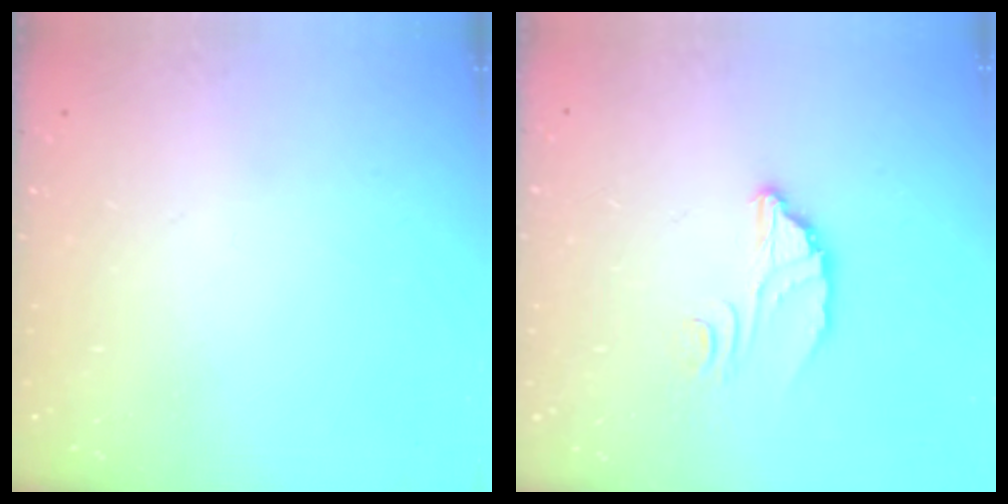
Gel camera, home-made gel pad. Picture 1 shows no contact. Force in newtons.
{"total": 3.6, "press": 3.6, "slide": 0.1}